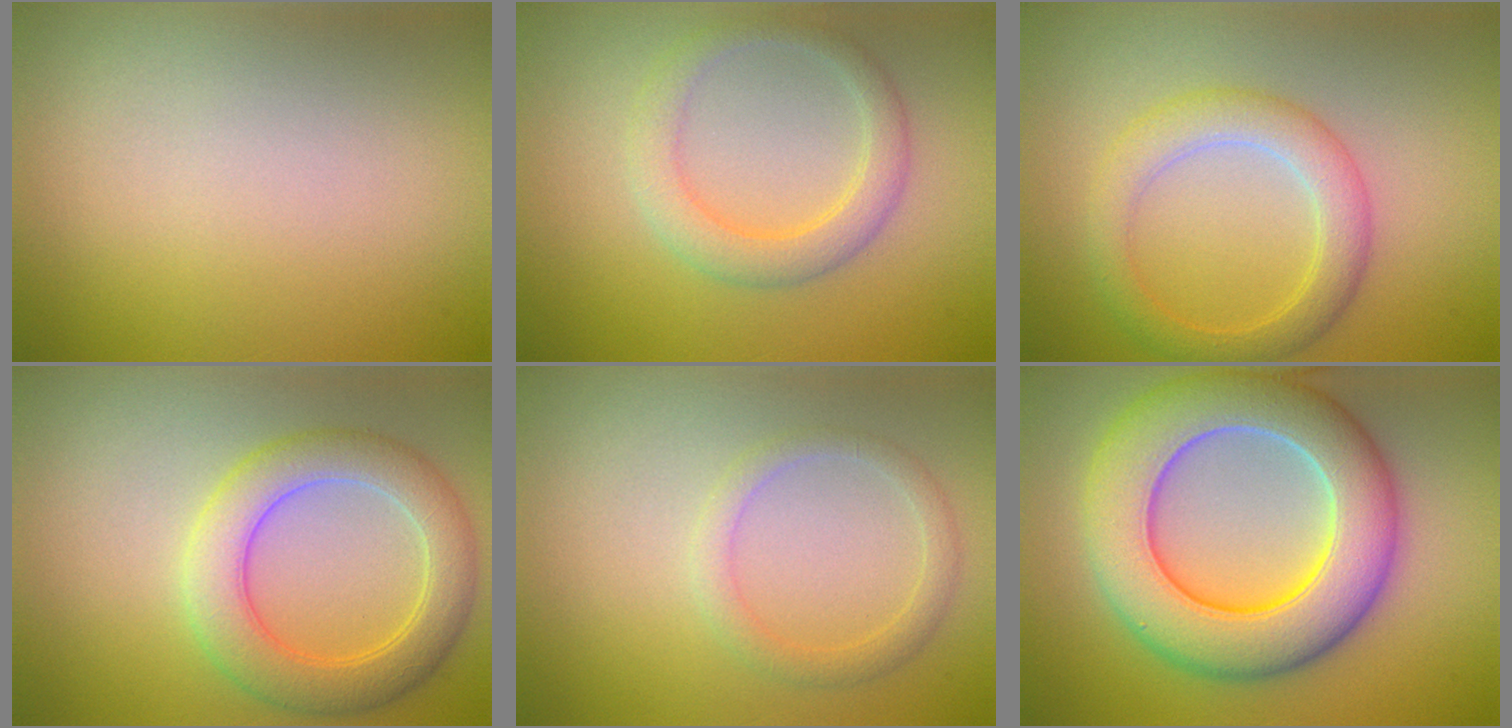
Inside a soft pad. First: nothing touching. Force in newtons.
{"total": 3.0, "press": 3.0, "slide": 0.0}
{"total": 3.8, "press": 3.8, "slide": 0.1}
{"total": 5.4, "press": 5.4, "slide": 0.1}
{"total": 1.9, "press": 1.9, "slide": 0.1}
{"total": 10.5, "press": 10.5, "slide": 0.6}